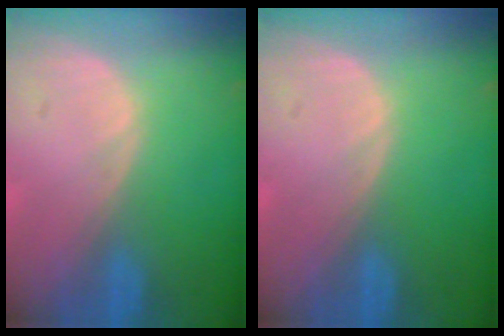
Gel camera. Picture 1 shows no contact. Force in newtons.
{"total": 0.0}